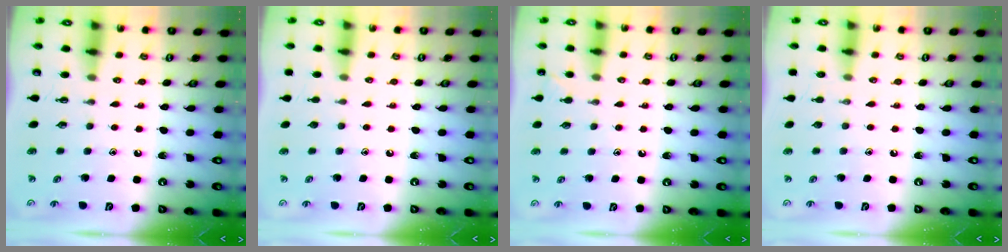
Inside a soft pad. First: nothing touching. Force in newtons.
{"total": 0.0}
{"total": 2.9, "press": 2.9, "slide": 0.3}
{"total": 0.0}